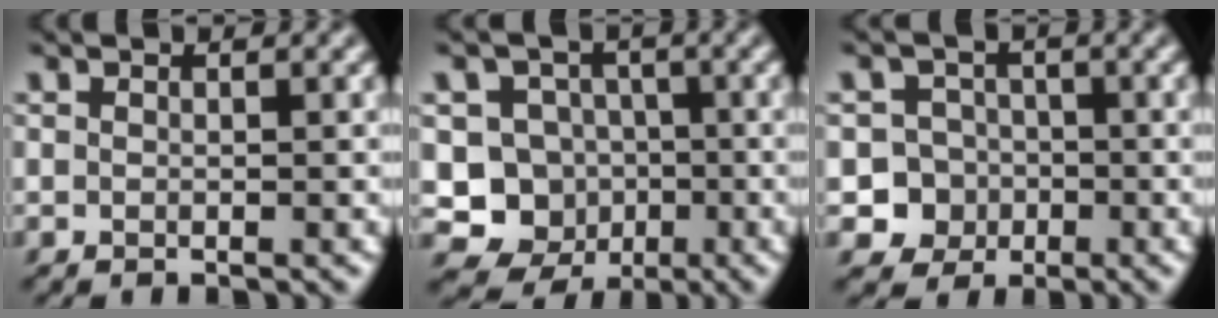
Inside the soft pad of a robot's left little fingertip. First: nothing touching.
{"total": 7.0, "force": [-1.8, 6.5, 1.8], "torque": [-0.013, 0.001, -0.056]}
{"total": 5.7, "force": [-2.3, 5.2, 0.9], "torque": [0.004, -0.001, -0.062]}